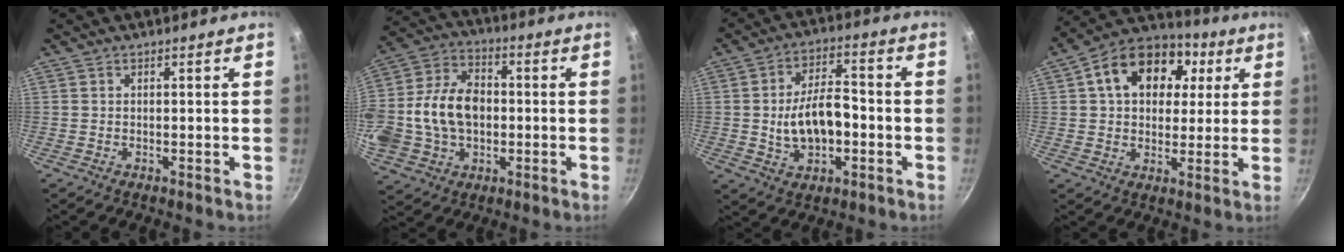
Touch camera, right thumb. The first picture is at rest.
{"total": 20.2, "force": [-1.1, 14.7, 13.9], "torque": [-0.268, 0.037, -0.021]}
{"total": 11.8, "force": [-1.7, 6.8, 9.5], "torque": [-0.142, 0.027, -0.024]}
{"total": 17.7, "force": [5.2, 12.7, 11.1], "torque": [-0.168, 0.021, 0.069]}